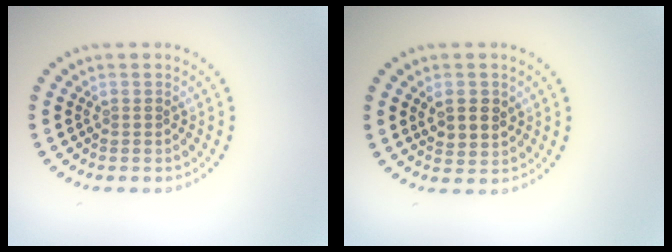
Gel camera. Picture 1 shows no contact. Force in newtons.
{"total": 2.8, "press": 2.6, "slide": 0.8}